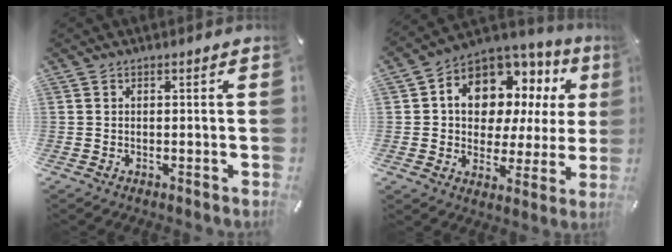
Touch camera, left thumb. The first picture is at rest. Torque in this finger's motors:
{"motor_torque": [2.50, 2.51, 1.53, -1.25, 0.19]}